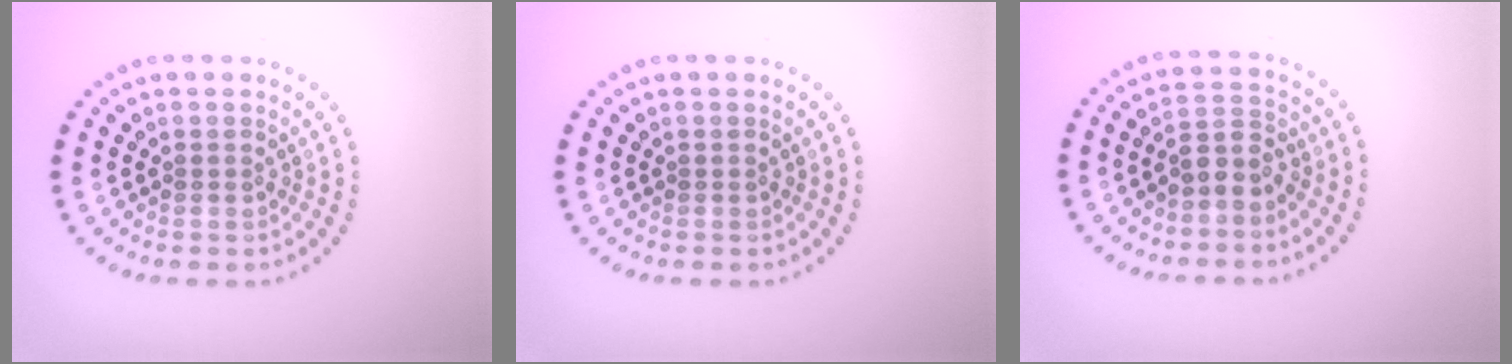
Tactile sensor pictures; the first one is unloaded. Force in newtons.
{"total": 0.0}
{"total": 2.4, "press": 2.0, "slide": 1.3}